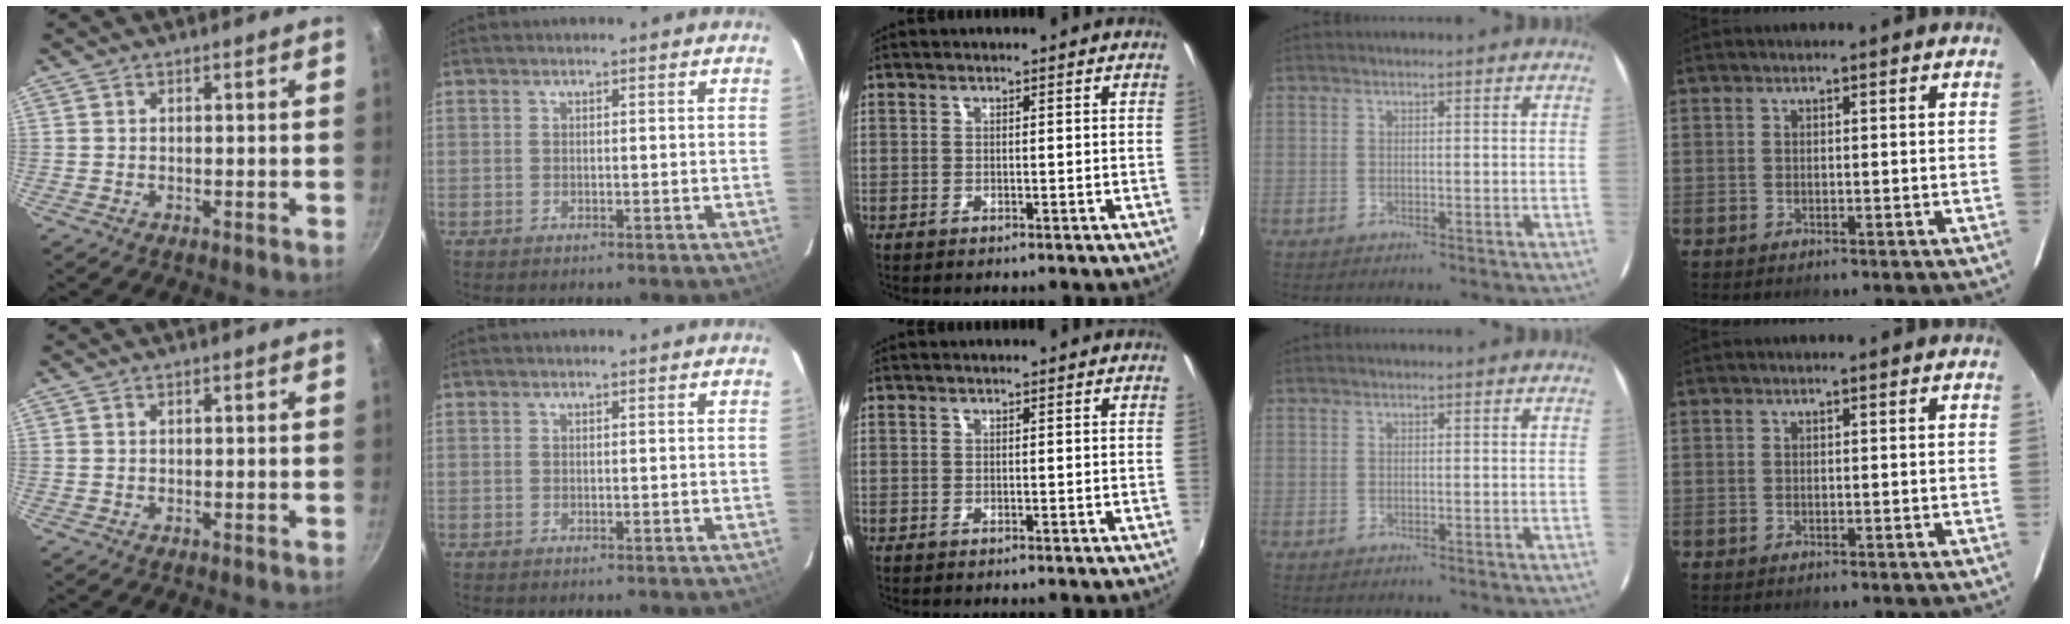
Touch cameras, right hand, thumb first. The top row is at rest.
{}